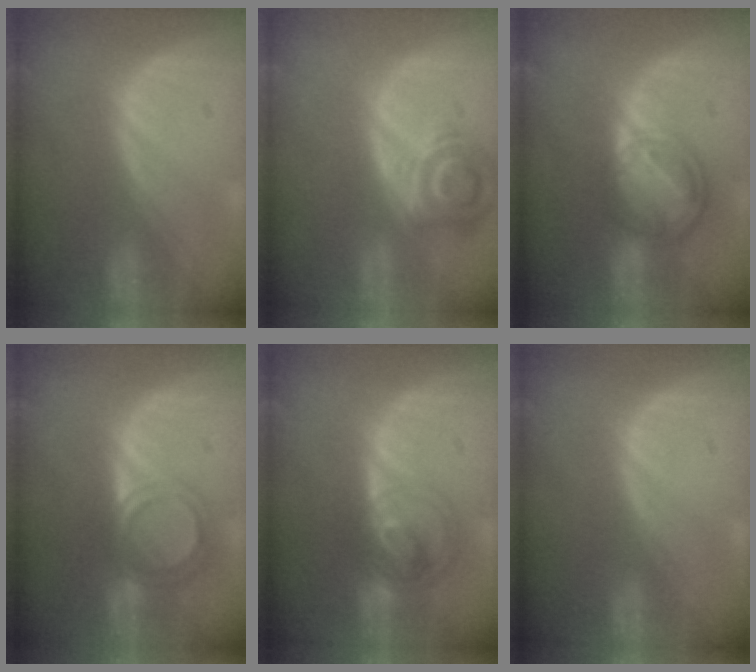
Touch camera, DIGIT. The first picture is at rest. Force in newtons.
{"total": 6.9, "press": 6.4, "slide": 2.7}
{"total": 8.2, "press": 6.9, "slide": 4.4}
{"total": 6.3, "press": 5.4, "slide": 3.3}
{"total": 7.6, "press": 6.2, "slide": 4.3}
{"total": 0.0}